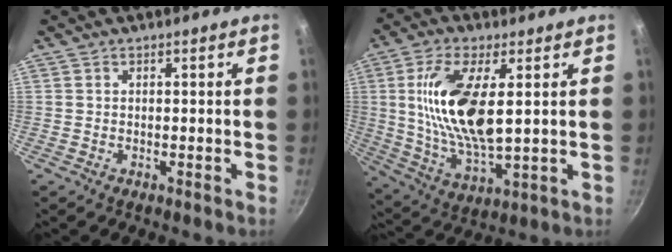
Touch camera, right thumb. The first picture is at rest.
{"total": 16.7, "force": [3.2, 6.8, 14.9], "torque": [-0.287, -0.015, 0.065]}